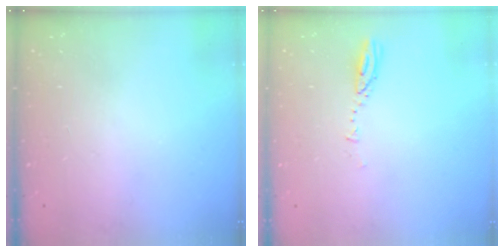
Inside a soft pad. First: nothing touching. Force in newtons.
{"total": 2.9, "press": 2.9, "slide": 0.3}